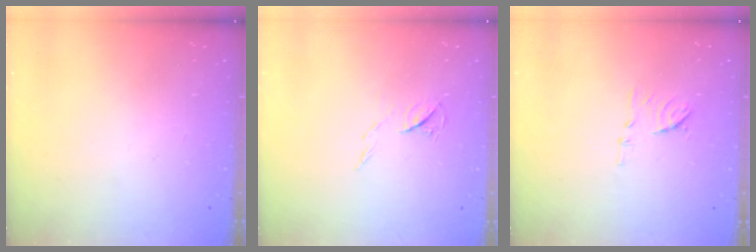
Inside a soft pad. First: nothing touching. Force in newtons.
{"total": 5.0, "press": 5.0, "slide": 0.7}
{"total": 7.5, "press": 7.5, "slide": 0.8}